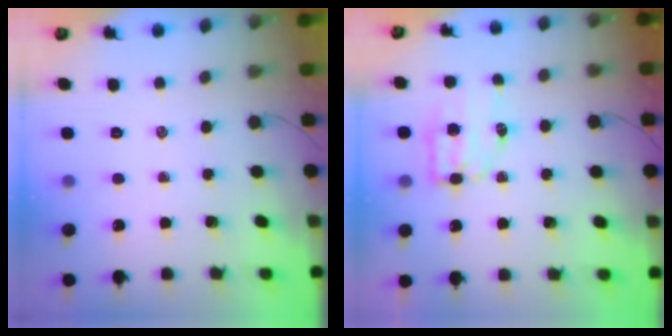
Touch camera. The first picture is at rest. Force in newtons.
{"total": 7.1, "press": 7.0, "slide": 0.9}